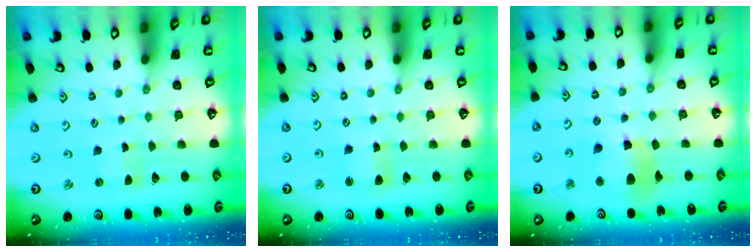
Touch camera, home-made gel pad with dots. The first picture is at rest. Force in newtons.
{"total": 3.8, "press": 3.7, "slide": 0.4}
{"total": 11.8, "press": 11.7, "slide": 1.6}